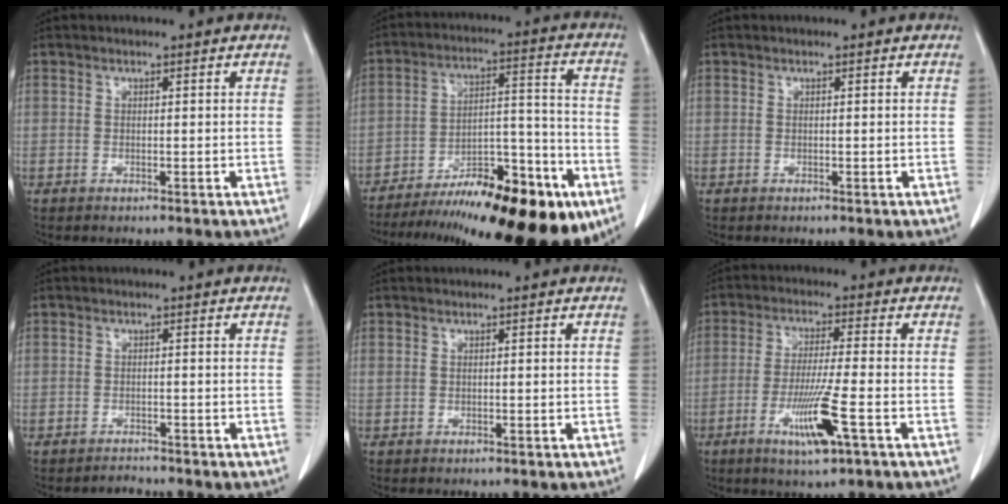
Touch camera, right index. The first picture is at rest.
{"total": 22.3, "force": [-14.5, 5.2, 16.1], "torque": [-0.171, 0.024, -0.220]}
{"total": 0.0}
{"total": 1.3, "force": [-1.2, 0.3, -0.5], "torque": [0.011, -0.004, -0.021]}
{"total": 0.0}
{"total": 8.9, "force": [-3.8, -0.2, 8.1], "torque": [-0.152, -0.019, -0.069]}